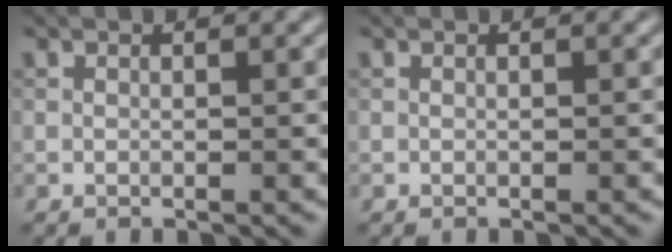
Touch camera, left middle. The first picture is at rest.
{"total": 0.0}